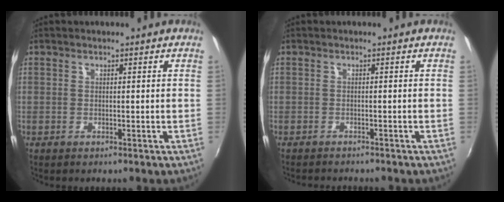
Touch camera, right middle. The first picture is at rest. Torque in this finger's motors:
{"motor_torque": [0.46, -0.75, 0.06, 0.04]}